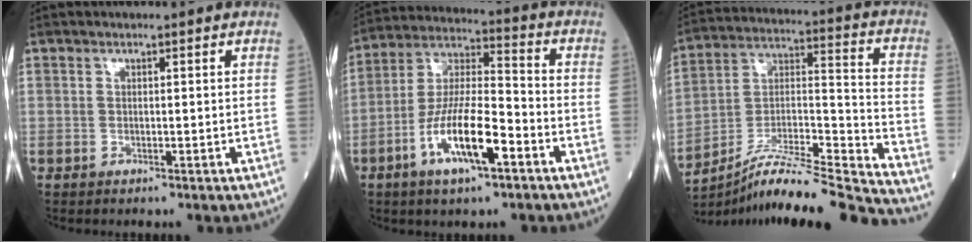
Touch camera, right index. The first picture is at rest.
{"total": 13.2, "force": [-5.7, 2.9, 11.5], "torque": [-0.227, -0.003, -0.105]}
{"total": 24.0, "force": [-21.8, -1.5, 10.0], "torque": [-0.148, -0.008, -0.349]}